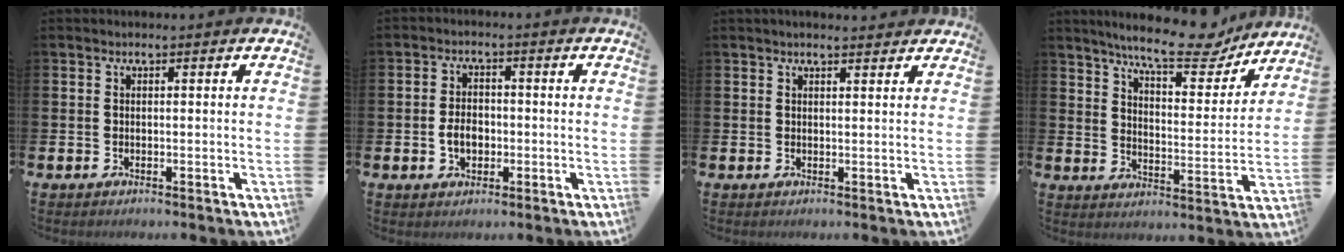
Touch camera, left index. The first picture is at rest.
{"total": 3.6, "force": [-0.8, 2.5, 2.5], "torque": [-0.031, 0.000, -0.021]}
{"total": 1.5, "force": [1.5, 0.1, 0.3], "torque": [0.003, -0.004, 0.025]}
{"total": 10.2, "force": [9.2, 2.0, 4.1], "torque": [-0.082, -0.055, 0.157]}